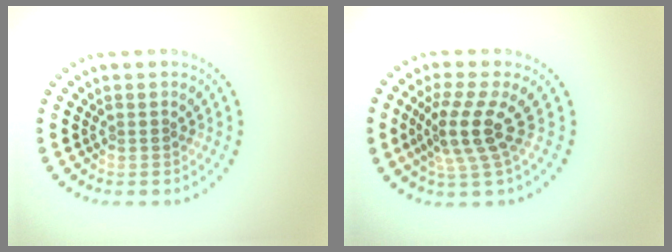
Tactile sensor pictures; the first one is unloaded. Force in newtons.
{"total": 4.0, "press": 2.9, "slide": 2.8}